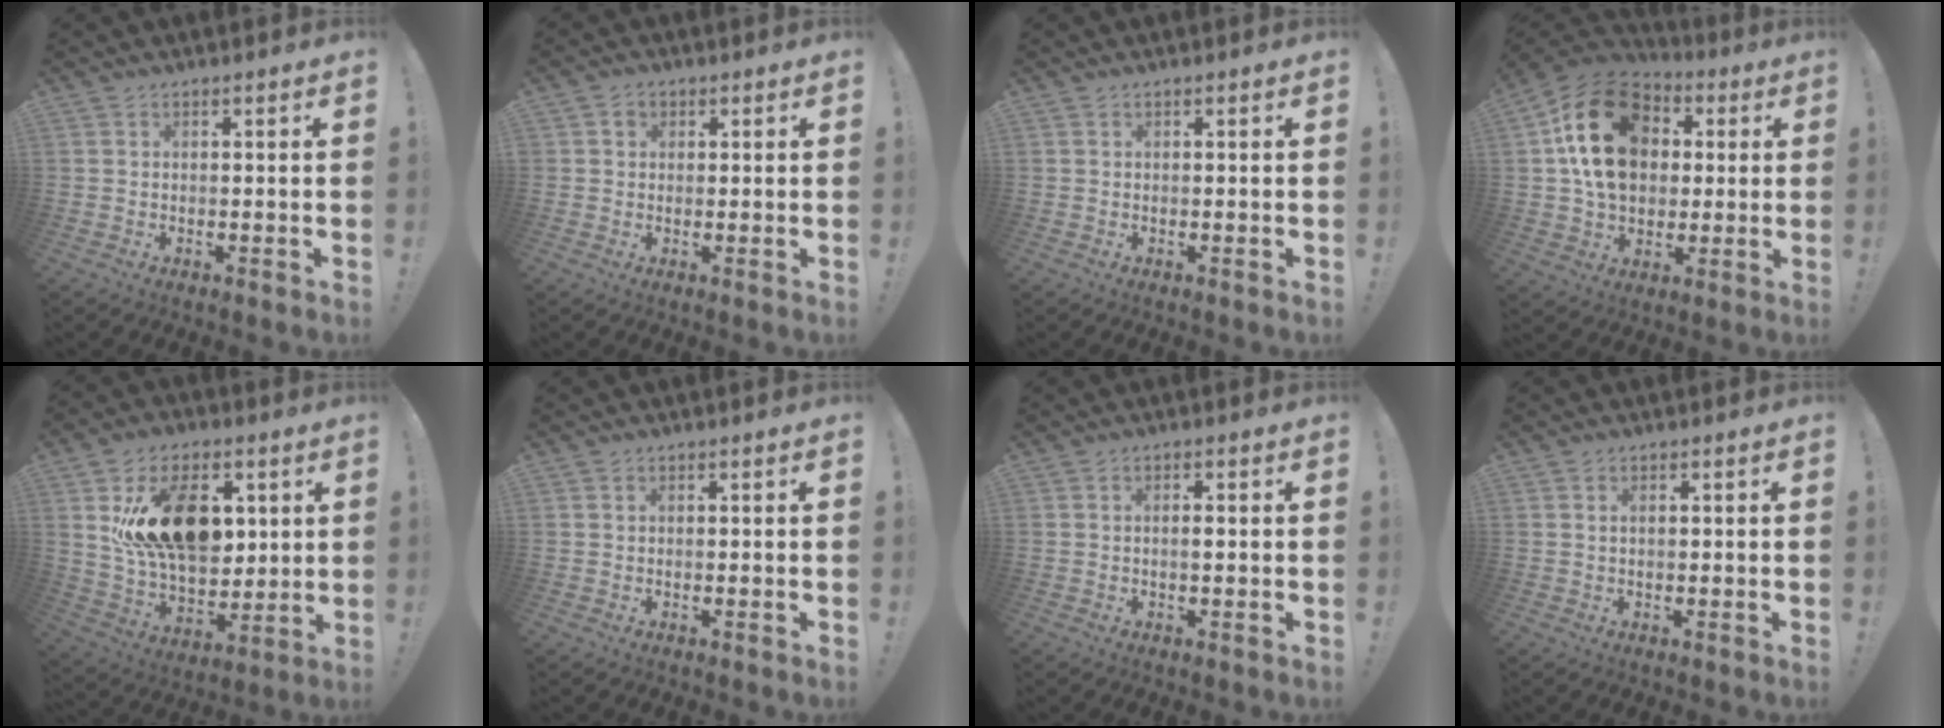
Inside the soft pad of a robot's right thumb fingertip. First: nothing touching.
{"total": 2.3, "force": [0.8, 2.1, 0.8], "torque": [-0.008, -0.003, 0.013]}
{"total": 0.0}
{"total": 21.8, "force": [4.2, 16.3, 14.0], "torque": [-0.219, 0.009, 0.086]}
{"total": 21.6, "force": [6.0, 14.3, 15.0], "torque": [-0.235, -0.025, 0.112]}
{"total": 0.5, "force": [0.4, 0.4, 0.2], "torque": [-0.003, 0.001, 0.007]}
{"total": 1.5, "force": [-0.3, 0.2, 1.5], "torque": [-0.013, -0.004, -0.010]}
{"total": 1.2, "force": [0.5, 0.7, 0.9], "torque": [-0.014, 0.001, 0.007]}